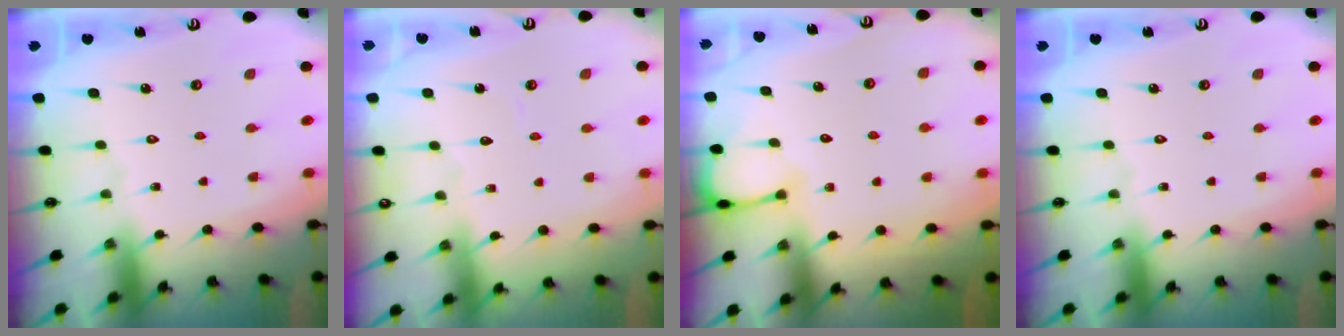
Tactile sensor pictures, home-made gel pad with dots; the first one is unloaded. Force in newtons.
{"total": 2.6, "press": 2.6, "slide": 0.3}
{"total": 3.0, "press": 3.0, "slide": 0.3}
{"total": 0.0}